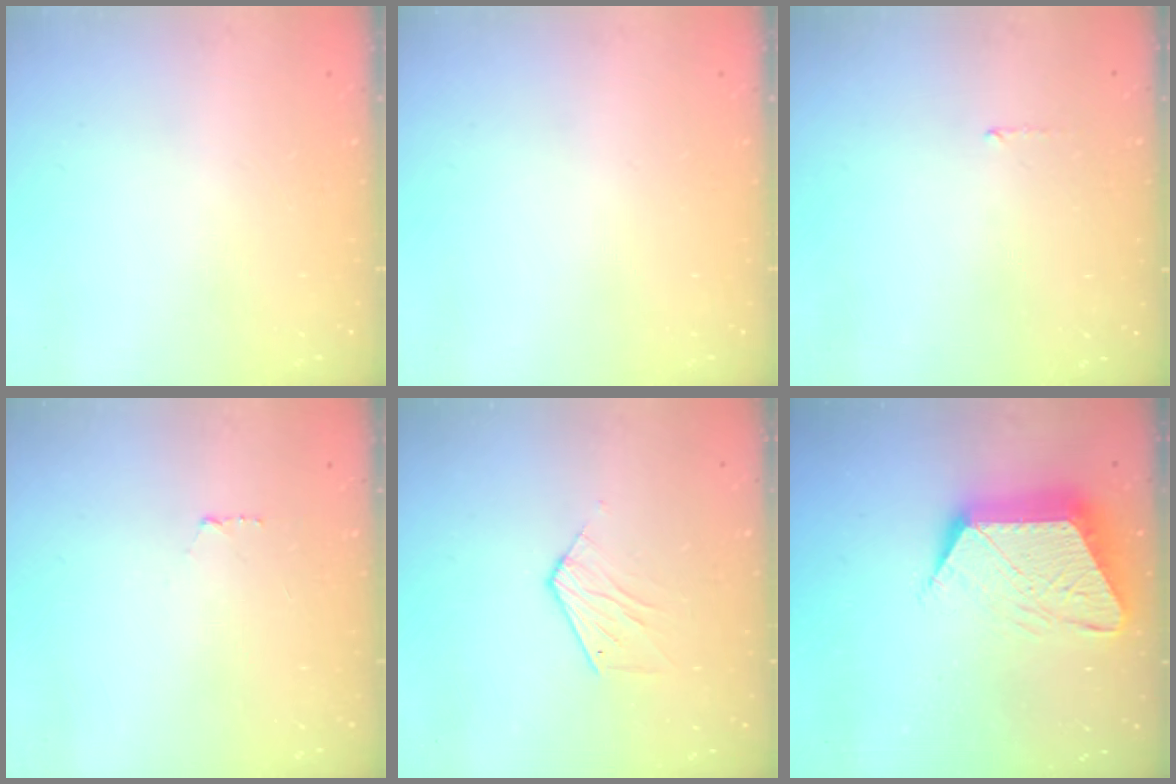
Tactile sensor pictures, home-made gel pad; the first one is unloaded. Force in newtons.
{"total": 0.0}
{"total": 4.5, "press": 4.5, "slide": 0.4}
{"total": 3.8, "press": 3.8, "slide": 0.4}
{"total": 5.3, "press": 5.3, "slide": 0.5}
{"total": 14.1, "press": 14.1, "slide": 0.9}